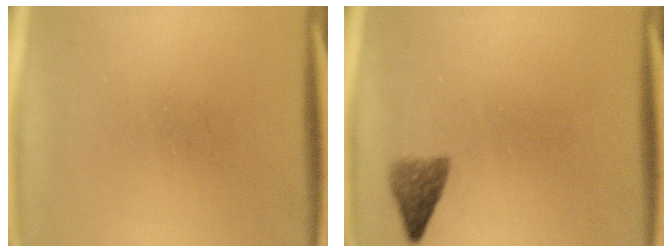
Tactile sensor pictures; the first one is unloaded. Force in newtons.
{"total": 2.6}